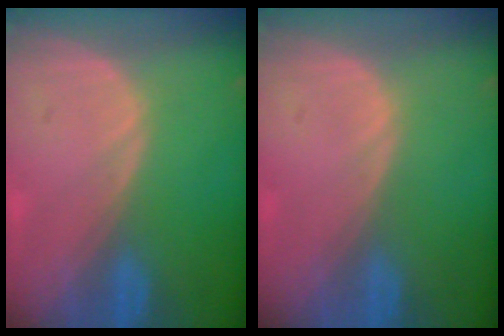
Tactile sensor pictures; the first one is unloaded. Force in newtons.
{"total": 0.0}